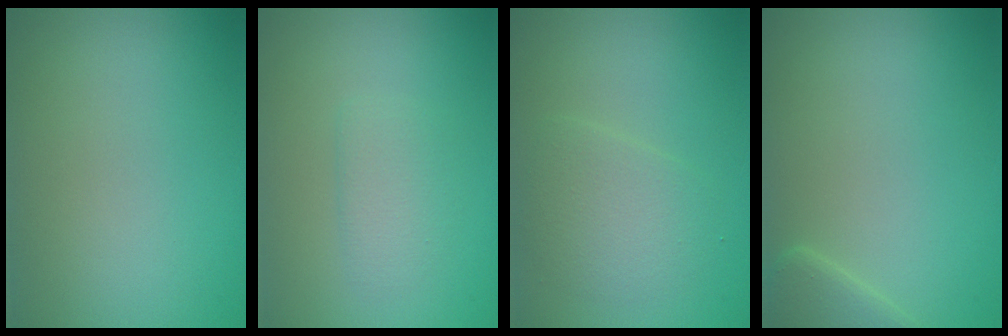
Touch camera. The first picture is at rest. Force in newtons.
{"total": 1.8, "press": 1.8, "slide": 0.1}
{"total": 2.8, "press": 2.8, "slide": 0.1}
{"total": 1.8, "press": 1.8, "slide": 0.1}